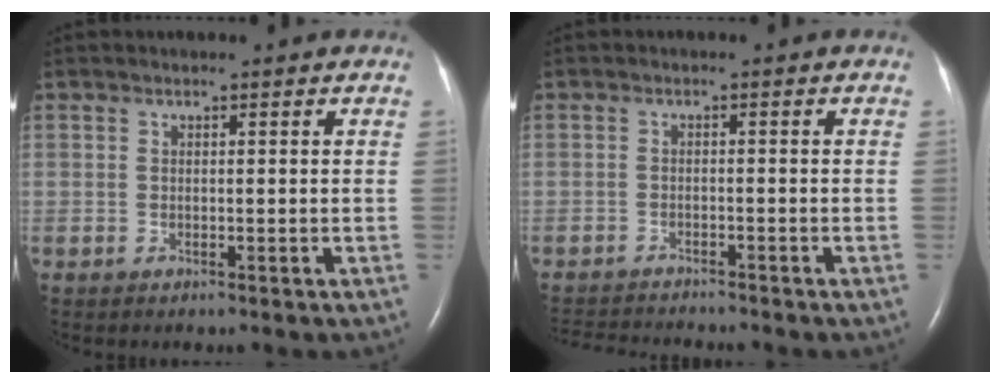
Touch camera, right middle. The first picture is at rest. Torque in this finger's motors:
{"motor_torque": [-0.18, 0.07, -0.02, -0.01]}